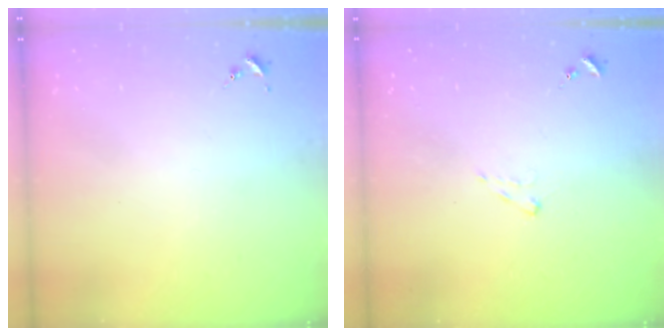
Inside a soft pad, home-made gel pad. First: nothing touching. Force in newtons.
{"total": 5.4, "press": 5.4, "slide": 0.5}